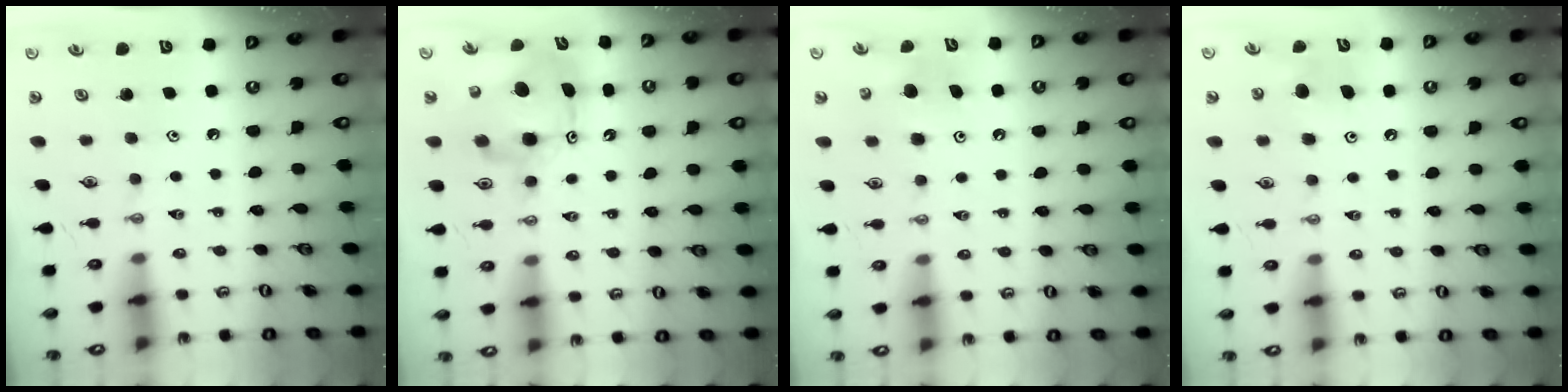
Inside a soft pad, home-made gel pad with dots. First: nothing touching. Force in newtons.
{"total": 9.9, "press": 9.9, "slide": 0.8}
{"total": 7.2, "press": 7.2, "slide": 0.7}
{"total": 7.5, "press": 7.4, "slide": 1.3}